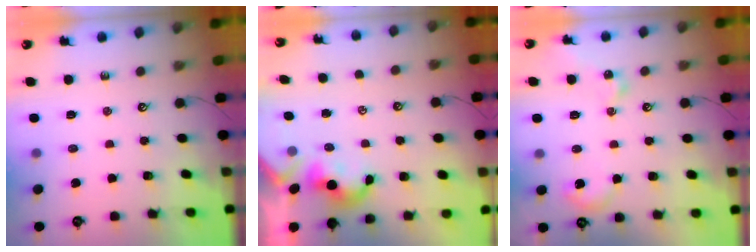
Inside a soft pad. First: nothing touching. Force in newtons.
{"total": 1.8, "press": 1.7, "slide": 0.5}
{"total": 6.8, "press": 6.8, "slide": 0.6}